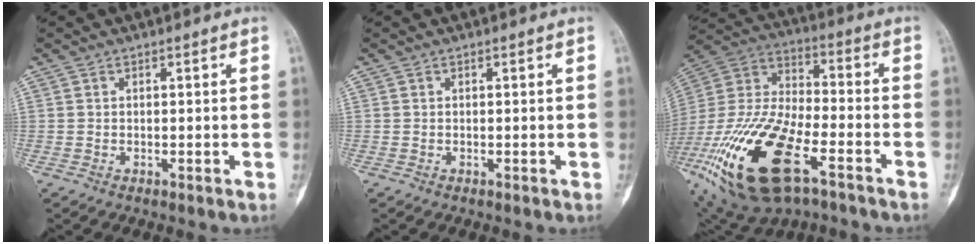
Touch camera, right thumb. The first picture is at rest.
{"total": 0.0}
{"total": 27.9, "force": [-12.4, 12.2, 21.9], "torque": [-0.508, 0.013, -0.222]}